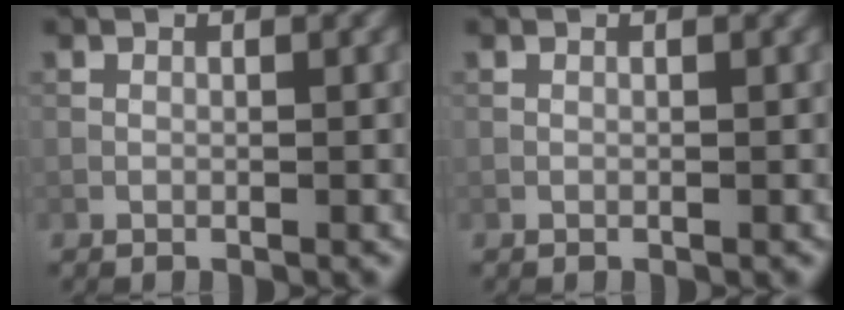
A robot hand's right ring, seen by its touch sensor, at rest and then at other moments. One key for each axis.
{"total": 0.0}